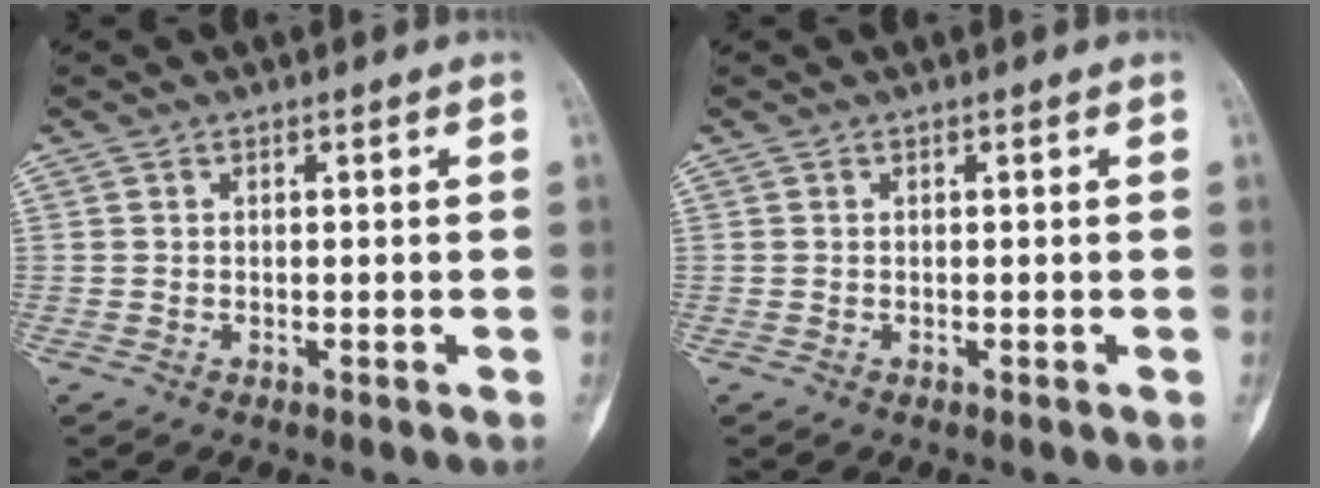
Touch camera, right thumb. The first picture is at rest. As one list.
[{"total": 0.0}]